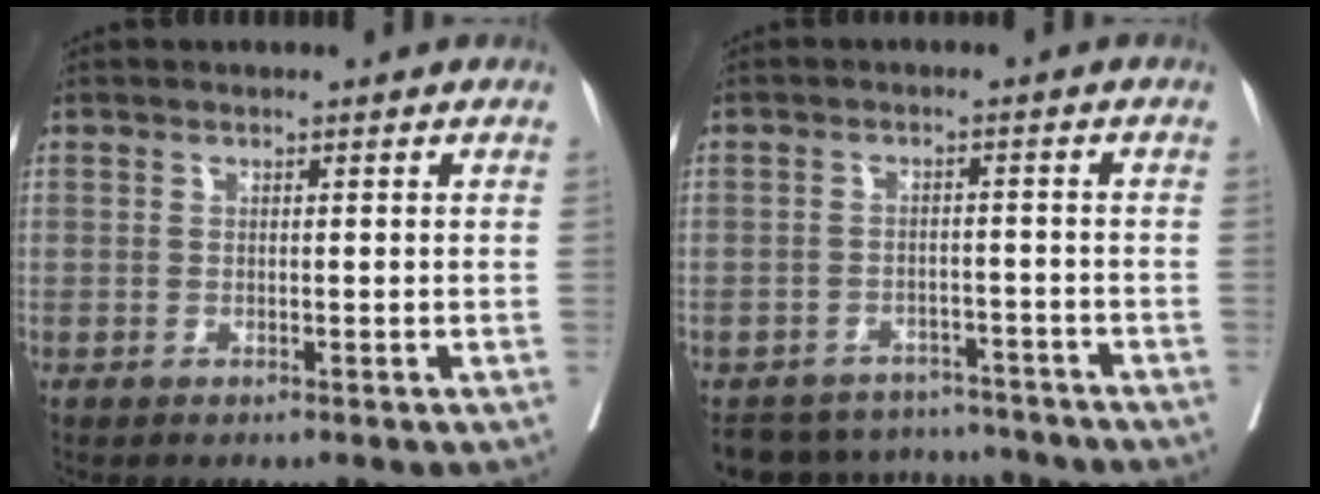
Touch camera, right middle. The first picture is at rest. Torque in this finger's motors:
{"motor_torque": [-0.39, -0.53, 0.03, -0.01]}